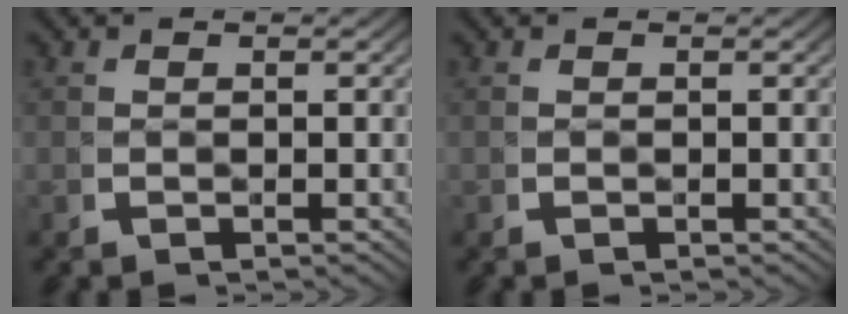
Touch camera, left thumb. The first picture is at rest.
{"total": 0.0}